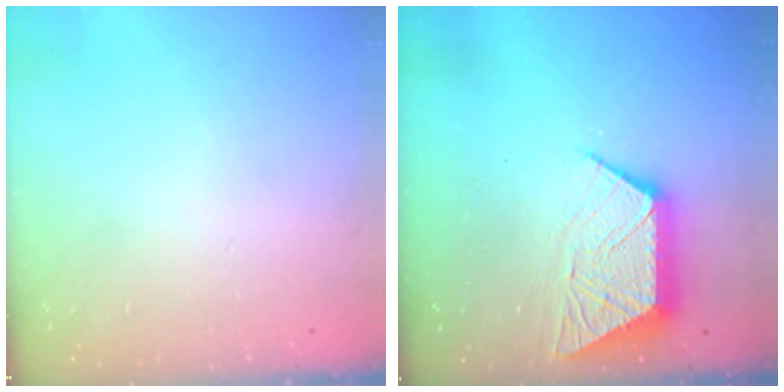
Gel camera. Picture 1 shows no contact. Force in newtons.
{"total": 12.2, "press": 12.2, "slide": 0.9}